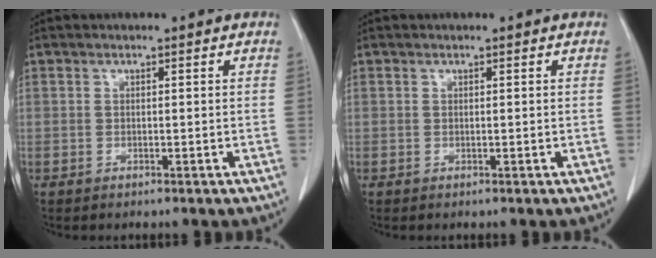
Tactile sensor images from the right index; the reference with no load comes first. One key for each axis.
{"total": 0.0}